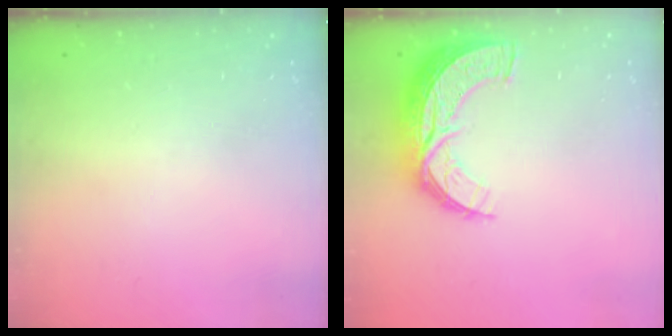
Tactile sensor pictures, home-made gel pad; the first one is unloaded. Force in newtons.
{"total": 12.8, "press": 12.7, "slide": 1.0}